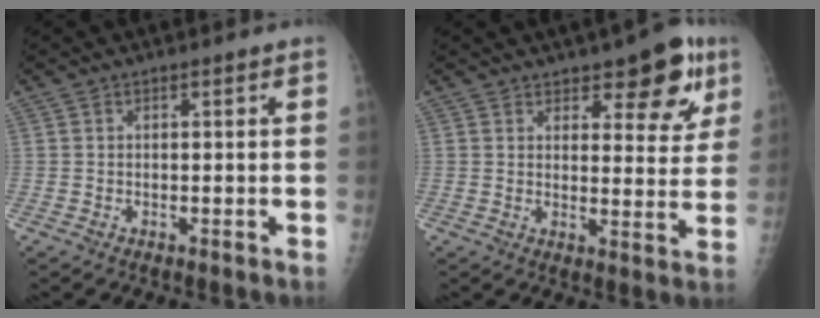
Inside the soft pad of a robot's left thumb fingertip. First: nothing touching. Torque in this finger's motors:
{"motor_torque": [0.20, 0.27, 0.13, -0.04, 0.08]}